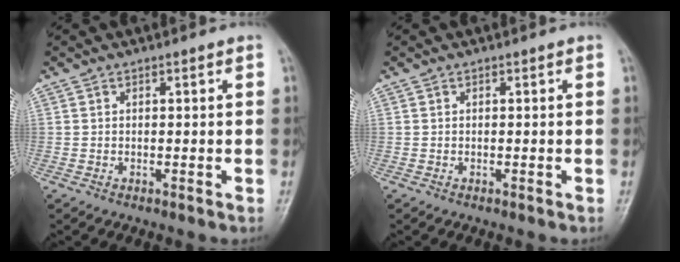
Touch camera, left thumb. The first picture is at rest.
{"total": 0.0}